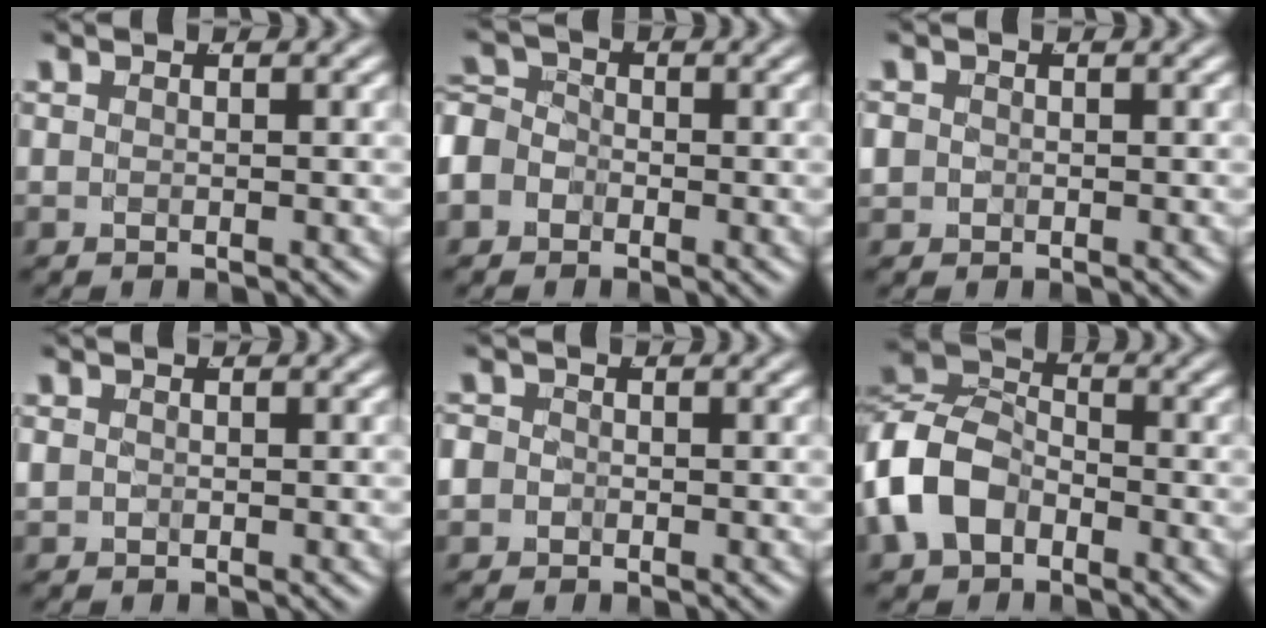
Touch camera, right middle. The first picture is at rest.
{"total": 5.8, "force": [-1.4, 5.3, 1.9], "torque": [-0.051, -0.017, -0.029]}
{"total": 1.8, "force": [-0.2, 1.7, 0.6], "torque": [-0.024, -0.008, -0.002]}
{"total": 1.0, "force": [-0.1, 0.9, 0.4], "torque": [-0.017, -0.005, 0.002]}
{"total": 3.1, "force": [-0.6, 2.9, 0.9], "torque": [-0.035, -0.011, -0.012]}
{"total": 9.8, "force": [-1.6, 8.6, 4.5], "torque": [-0.127, -0.018, -0.031]}